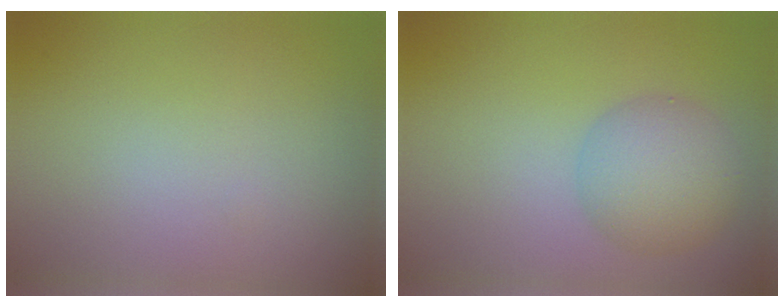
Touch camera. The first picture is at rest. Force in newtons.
{"total": 4.4, "press": 4.4, "slide": 0.2}